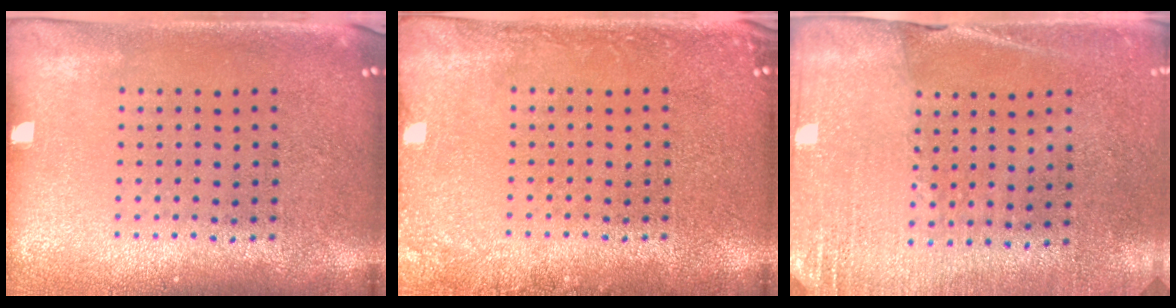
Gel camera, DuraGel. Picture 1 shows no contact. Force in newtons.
{"total": 1.4, "press": 1.4, "slide": 0.2}
{"total": 2.6, "press": 2.4, "slide": 1.1}